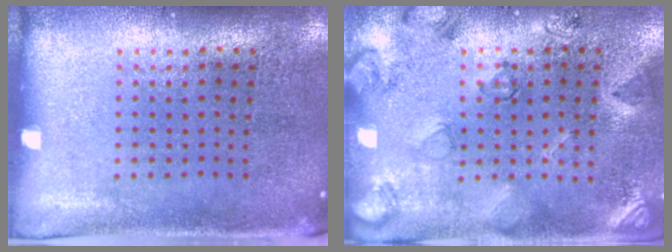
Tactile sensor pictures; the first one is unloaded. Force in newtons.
{"total": 2.5, "press": 1.8, "slide": 1.8}